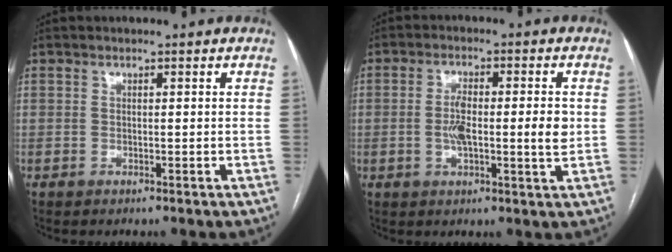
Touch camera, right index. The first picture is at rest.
{"total": 7.4, "force": [-0.2, 1.5, 7.3], "torque": [-0.127, 0.003, -0.007]}